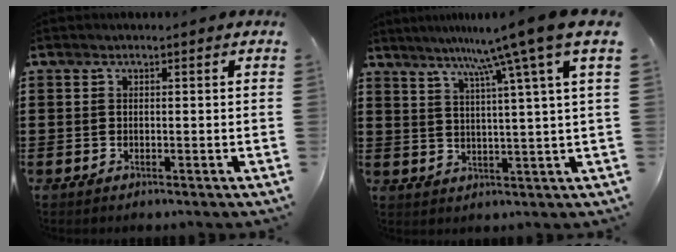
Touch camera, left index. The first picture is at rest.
{"total": 8.8, "force": [5.7, -2.3, 6.4], "torque": [-0.133, -0.022, 0.082]}